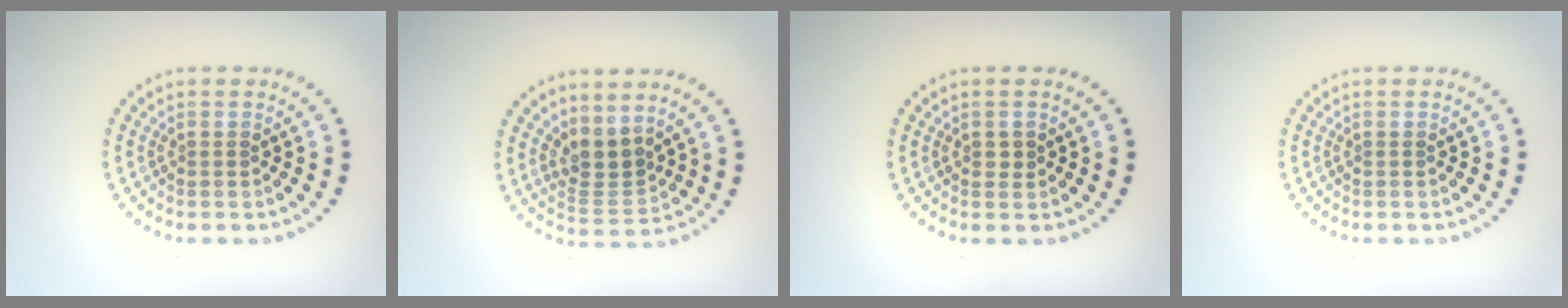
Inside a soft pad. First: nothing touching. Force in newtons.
{"total": 2.8, "press": 2.1, "slide": 1.9}
{"total": 0.8, "press": 0.8, "slide": 0.1}
{"total": 0.0}